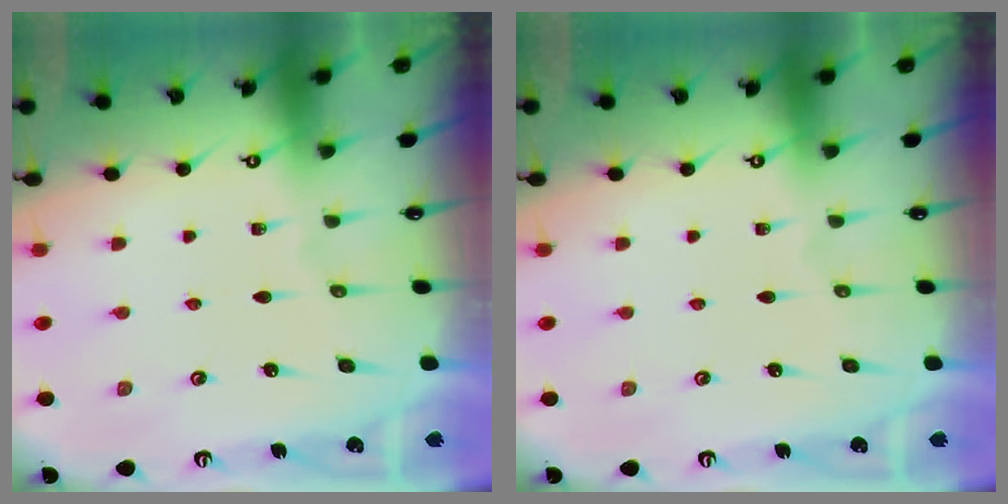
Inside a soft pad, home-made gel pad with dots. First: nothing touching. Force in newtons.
{"total": 0.0}